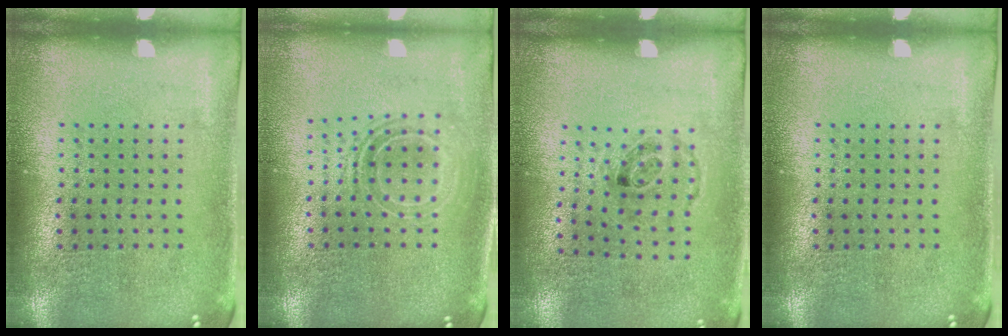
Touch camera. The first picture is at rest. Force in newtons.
{"total": 1.7, "press": 1.3, "slide": 1.1}
{"total": 1.0, "press": 0.7, "slide": 0.7}
{"total": 0.0}